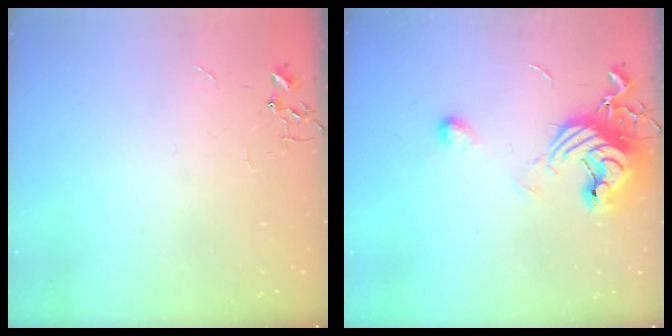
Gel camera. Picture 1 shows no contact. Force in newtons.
{"total": 12.2, "press": 12.1, "slide": 1.4}